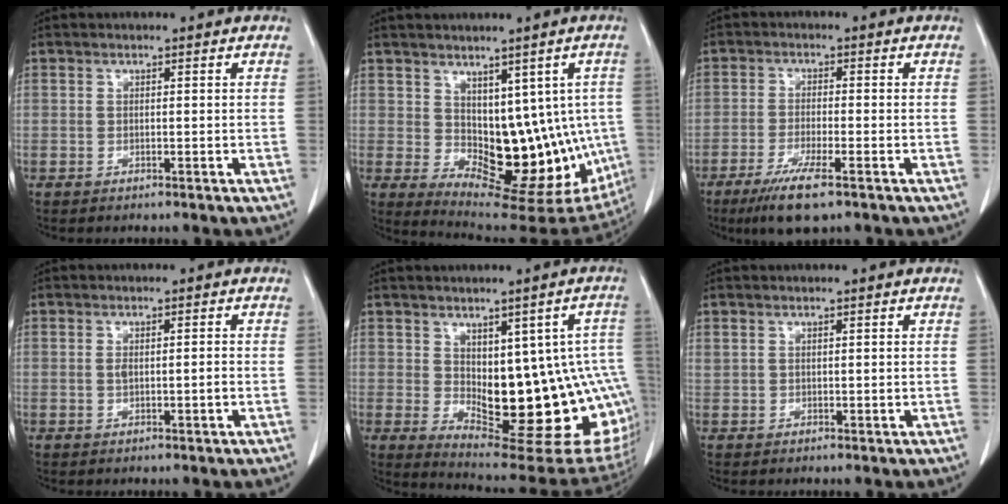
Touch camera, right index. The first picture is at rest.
{"total": 15.6, "force": [-0.8, 8.7, 12.9], "torque": [-0.152, 0.002, 0.010]}
{"total": 7.4, "force": [-4.7, 0.9, 5.6], "torque": [-0.105, -0.018, -0.080]}
{"total": 2.0, "force": [-0.3, 0.5, 1.9], "torque": [-0.046, 0.002, 0.001]}
{"total": 20.0, "force": [-1.4, 7.3, 18.5], "torque": [-0.166, 0.008, 0.009]}
{"total": 0.6, "force": [0.5, 0.2, 0.3], "torque": [-0.015, 0.007, 0.015]}